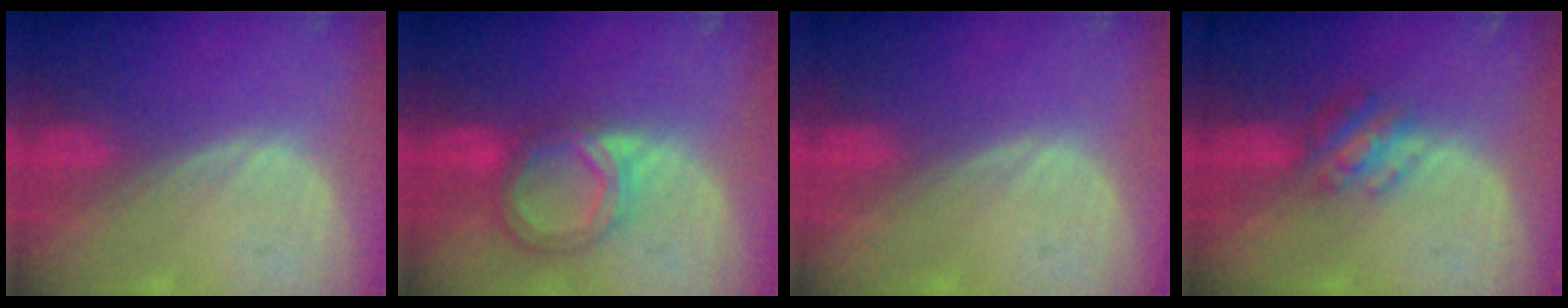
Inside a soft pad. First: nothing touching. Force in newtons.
{"total": 6.8, "press": 6.2, "slide": 2.7}
{"total": 0.5, "press": 0.0, "slide": 0.5}
{"total": 4.8, "press": 4.4, "slide": 1.9}